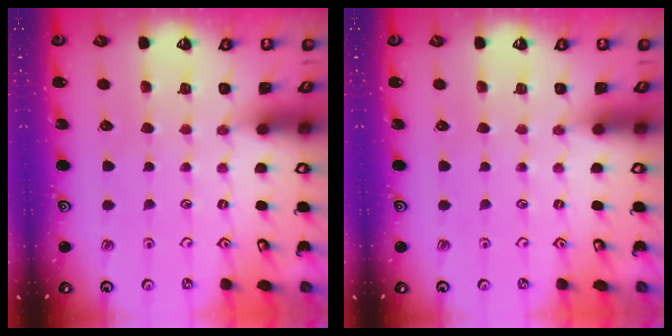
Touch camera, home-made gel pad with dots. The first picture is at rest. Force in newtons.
{"total": 0.0}